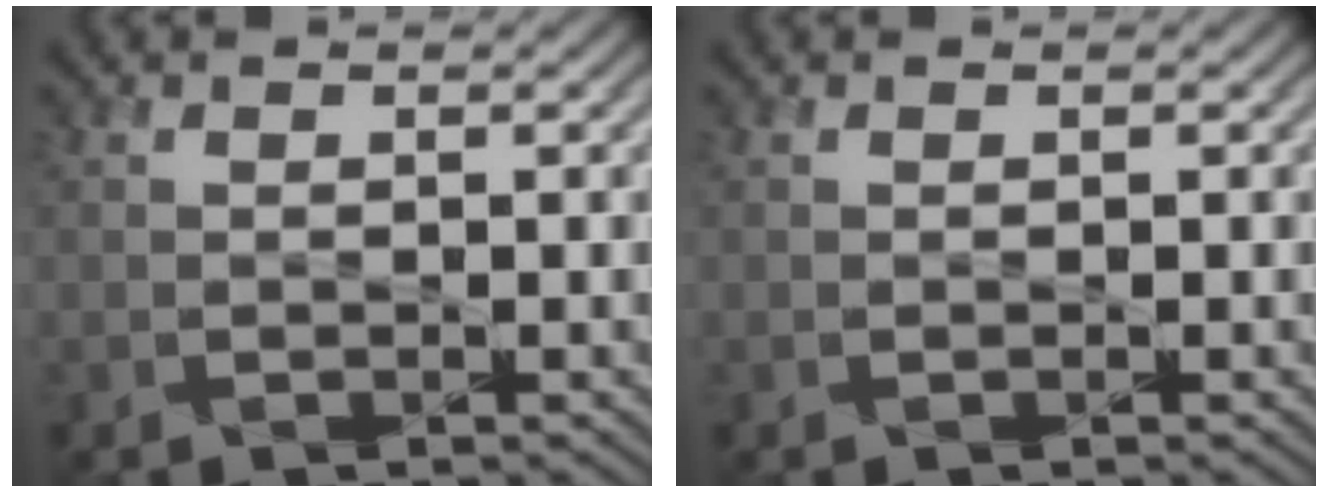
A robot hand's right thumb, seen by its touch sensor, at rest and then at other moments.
{"total": 0.0}